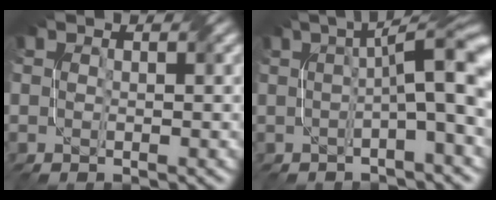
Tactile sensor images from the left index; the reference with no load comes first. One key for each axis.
{"total": 8.4, "fx": 0.5, "fy": 1.9, "fz": 8.2, "tx": -0.093, "ty": 0.026, "tz": 0.003}